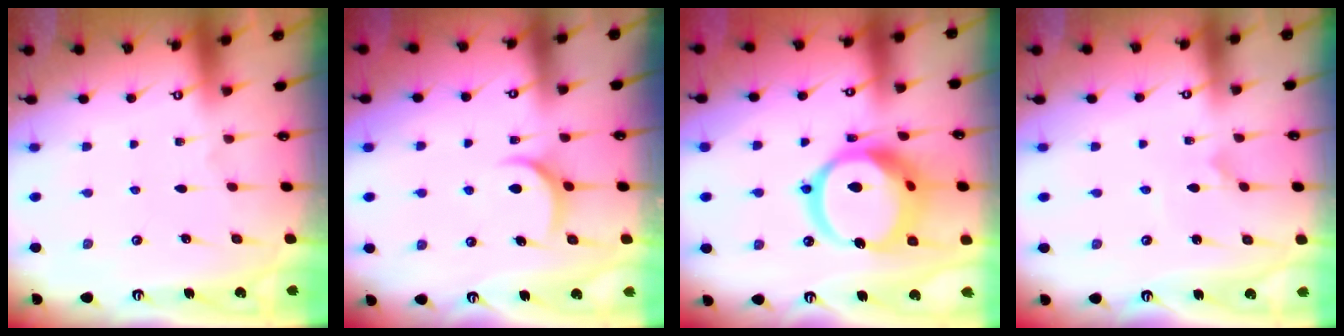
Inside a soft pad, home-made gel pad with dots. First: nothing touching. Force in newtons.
{"total": 7.1, "press": 7.1, "slide": 1.0}
{"total": 19.7, "press": 19.6, "slide": 2.3}
{"total": 1.9, "press": 1.9, "slide": 0.2}